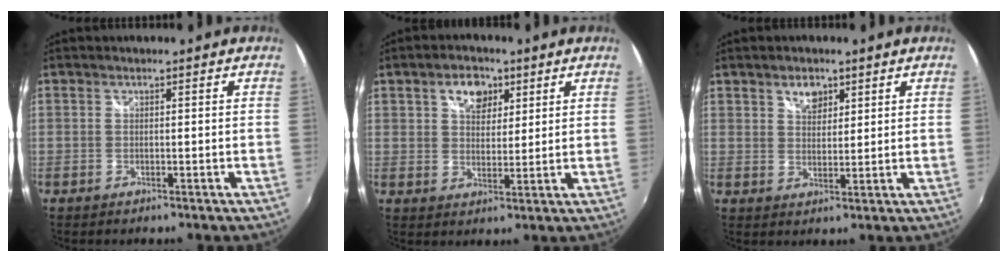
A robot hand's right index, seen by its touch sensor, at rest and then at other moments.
{"total": 6.6, "force": [3.3, 4.4, 3.6], "torque": [-0.052, 0.018, 0.057]}
{"total": 4.1, "force": [2.5, 2.6, 1.9], "torque": [-0.022, 0.006, 0.044]}